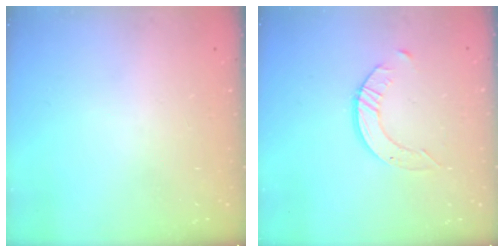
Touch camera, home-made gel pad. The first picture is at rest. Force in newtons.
{"total": 3.5, "press": 3.5, "slide": 0.3}